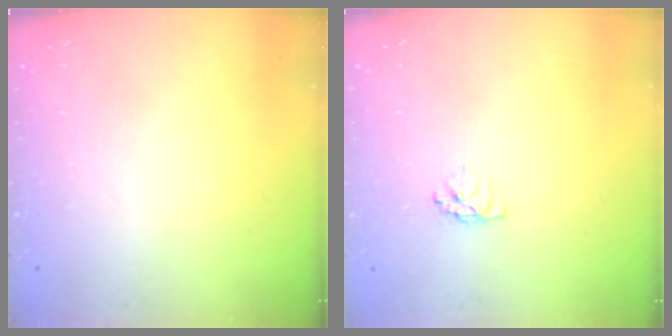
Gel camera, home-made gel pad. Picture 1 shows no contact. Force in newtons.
{"total": 4.0, "press": 3.9, "slide": 0.5}